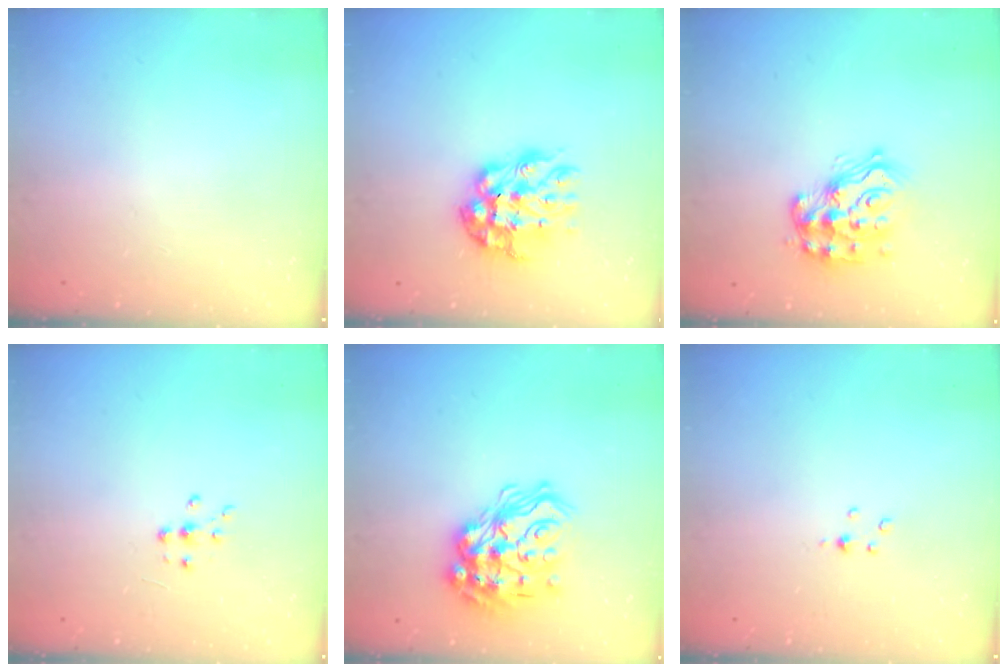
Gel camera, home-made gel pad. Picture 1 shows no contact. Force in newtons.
{"total": 12.2, "press": 12.2, "slide": 1.1}
{"total": 15.4, "press": 15.4, "slide": 1.0}
{"total": 5.7, "press": 5.7, "slide": 0.6}
{"total": 19.0, "press": 18.9, "slide": 2.2}
{"total": 2.5, "press": 2.5, "slide": 0.3}